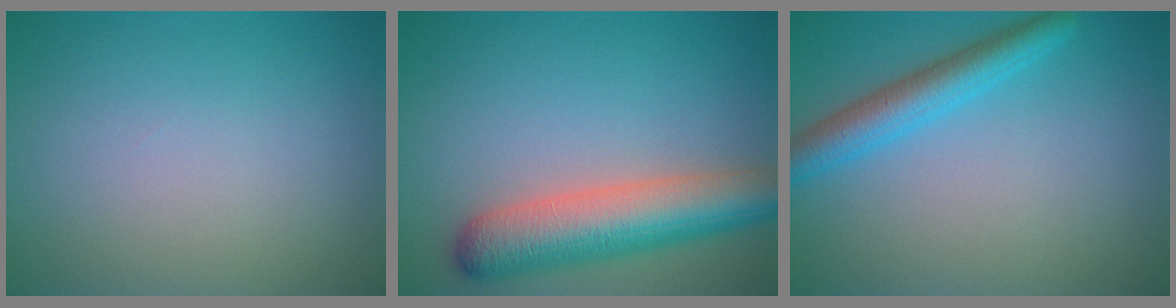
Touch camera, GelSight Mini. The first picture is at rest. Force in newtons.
{"total": 7.4, "press": 7.4, "slide": 0.5}
{"total": 3.9, "press": 3.9, "slide": 0.2}